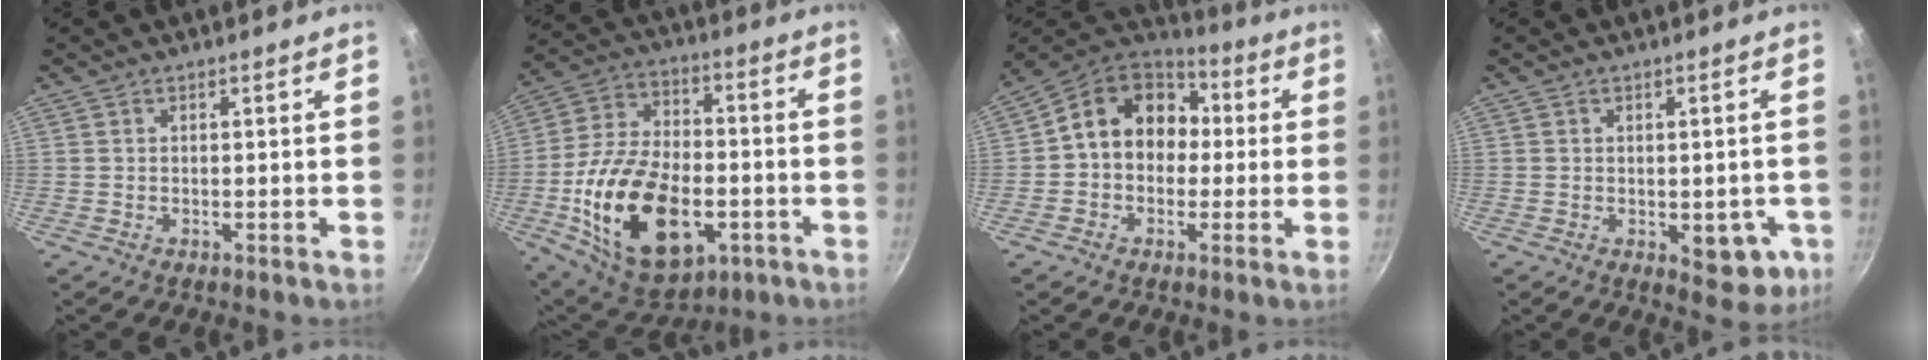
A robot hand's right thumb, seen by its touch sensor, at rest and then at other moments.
{"total": 24.7, "force": [-6.4, 14.6, 18.9], "torque": [-0.326, 0.025, -0.098]}
{"total": 13.7, "force": [1.0, 11.2, 7.8], "torque": [-0.081, 0.041, -0.006]}
{"total": 7.7, "force": [-1.9, 4.5, 6.0], "torque": [-0.039, 0.005, -0.017]}